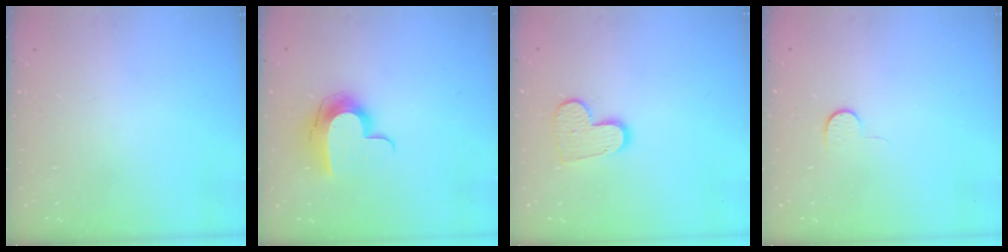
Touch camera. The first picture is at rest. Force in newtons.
{"total": 10.4, "press": 10.3, "slide": 1.0}
{"total": 10.4, "press": 10.4, "slide": 0.7}
{"total": 4.6, "press": 4.6, "slide": 0.5}